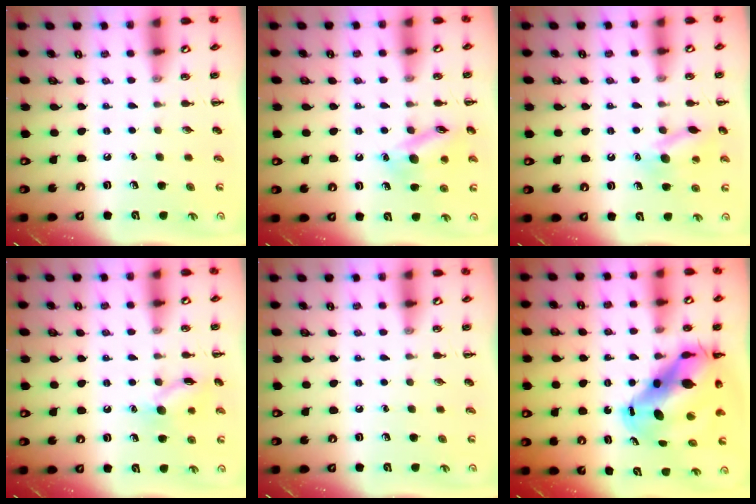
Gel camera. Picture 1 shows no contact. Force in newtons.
{"total": 13.1, "press": 13.1, "slide": 0.9}
{"total": 12.0, "press": 11.9, "slide": 1.8}
{"total": 10.2, "press": 10.2, "slide": 0.5}
{"total": 0.0}
{"total": 14.2, "press": 13.8, "slide": 3.6}